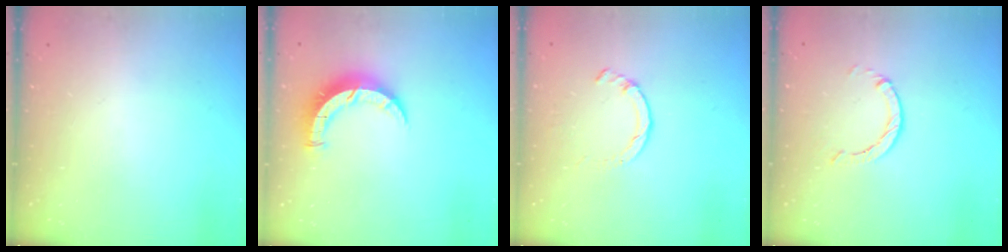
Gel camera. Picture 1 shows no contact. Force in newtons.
{"total": 8.0, "press": 7.9, "slide": 1.0}
{"total": 1.4, "press": 1.4, "slide": 0.3}
{"total": 1.0, "press": 0.9, "slide": 0.3}